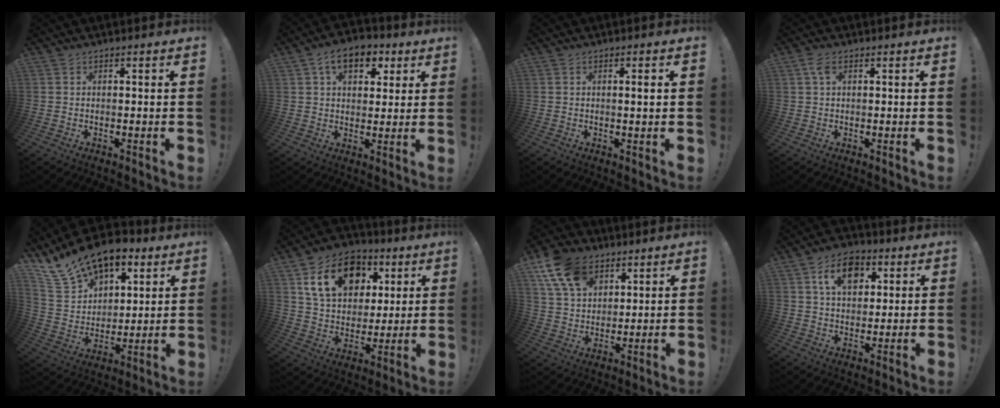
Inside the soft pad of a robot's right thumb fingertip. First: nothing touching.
{"total": 10.7, "force": [4.6, 7.0, 6.6], "torque": [-0.090, -0.009, 0.084]}
{"total": 2.2, "force": [0.3, -0.1, 2.1], "torque": [-0.024, -0.007, 0.000]}
{"total": 3.5, "force": [1.6, 1.8, 2.5], "torque": [-0.048, 0.000, 0.028]}
{"total": 17.1, "force": [12.4, 9.6, 6.9], "torque": [-0.120, -0.083, 0.235]}
{"total": 18.7, "force": [8.0, 13.4, 10.3], "torque": [-0.157, -0.022, 0.151]}
{"total": 15.0, "force": [8.3, 10.2, 7.3], "torque": [-0.131, -0.031, 0.163]}
{"total": 12.0, "force": [5.0, 8.6, 6.7], "torque": [-0.097, -0.006, 0.093]}